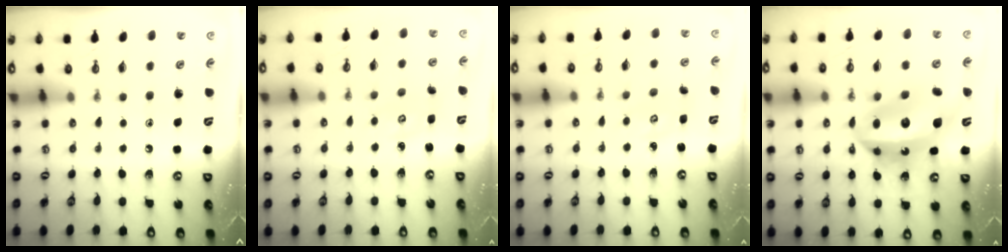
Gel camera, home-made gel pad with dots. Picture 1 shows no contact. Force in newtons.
{"total": 2.9, "press": 2.9, "slide": 0.3}
{"total": 2.9, "press": 2.9, "slide": 0.3}
{"total": 17.0, "press": 17.0, "slide": 1.5}